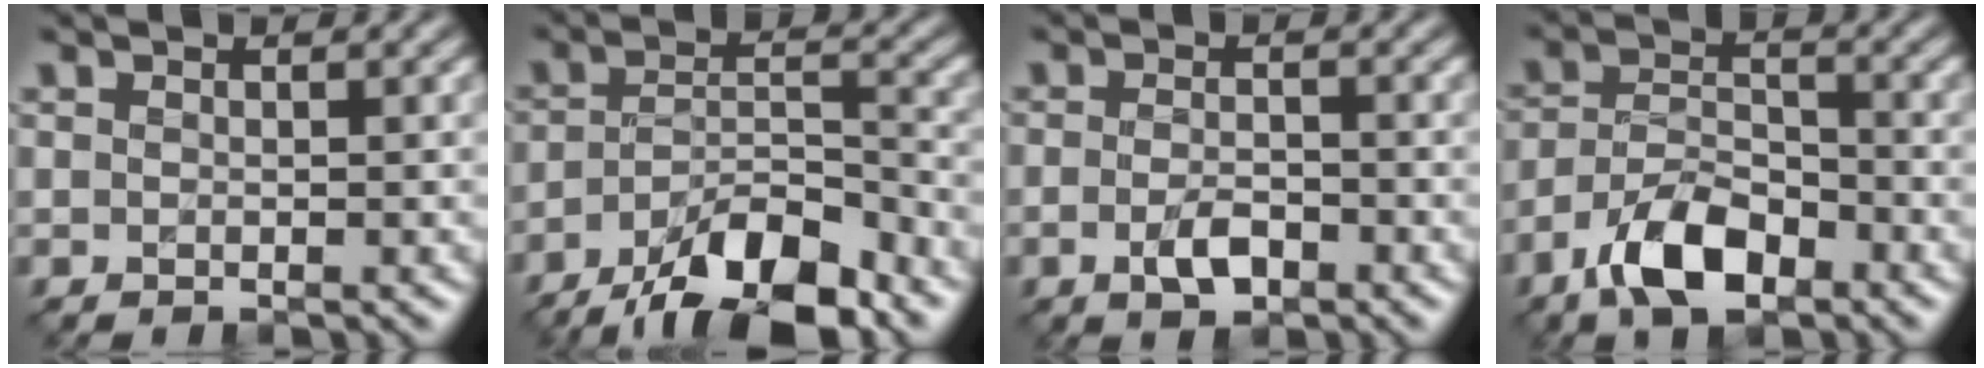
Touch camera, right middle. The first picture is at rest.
{"total": 9.7, "force": [-6.9, 2.9, 6.2], "torque": [-0.098, 0.005, -0.120]}
{"total": 2.4, "force": [-1.1, 1.1, 1.8], "torque": [-0.035, -0.001, -0.022]}
{"total": 6.0, "force": [-3.8, 2.7, 3.8], "torque": [-0.068, 0.003, -0.079]}